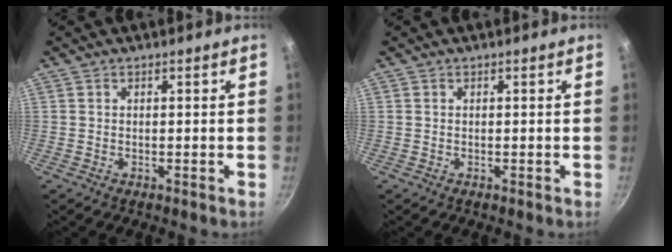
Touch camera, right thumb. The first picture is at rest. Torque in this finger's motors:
{"motor_torque": [-0.07, 0.07, 0.00, 0.00, 0.02]}